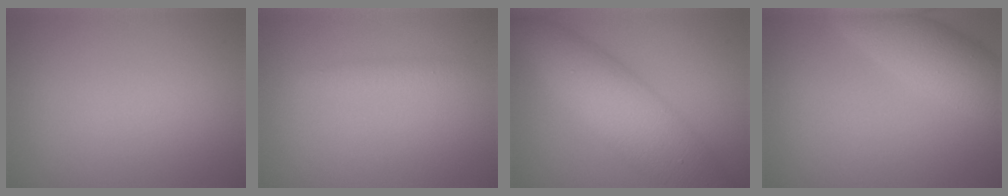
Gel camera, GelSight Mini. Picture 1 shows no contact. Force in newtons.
{"total": 1.1, "press": 1.1, "slide": 0.0}
{"total": 8.5, "press": 8.5, "slide": 0.1}
{"total": 4.9, "press": 4.9, "slide": 0.2}